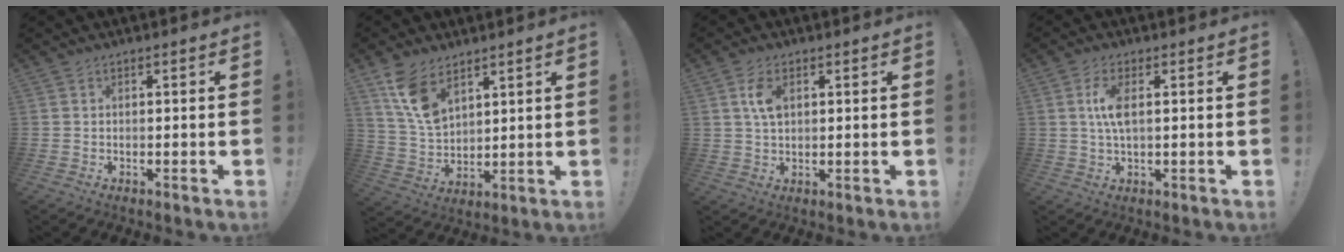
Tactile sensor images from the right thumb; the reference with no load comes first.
{"total": 11.8, "force": [7.5, 6.7, 6.1], "torque": [-0.108, -0.033, 0.148]}
{"total": 5.8, "force": [1.9, 3.3, 4.4], "torque": [-0.082, -0.002, 0.030]}
{"total": 6.2, "force": [1.0, 2.3, 5.7], "torque": [-0.101, -0.003, 0.012]}